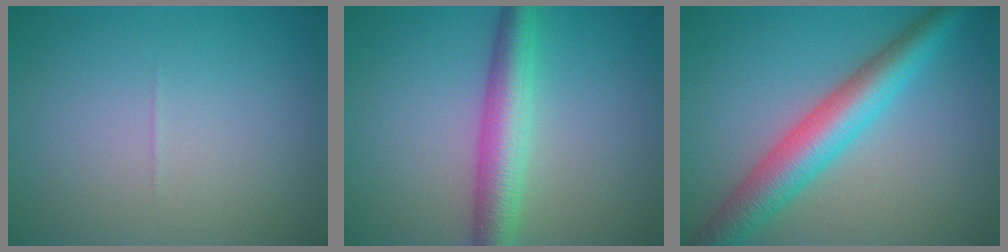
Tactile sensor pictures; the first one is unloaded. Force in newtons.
{"total": 5.0, "press": 5.0, "slide": 0.1}
{"total": 6.4, "press": 6.4, "slide": 0.2}